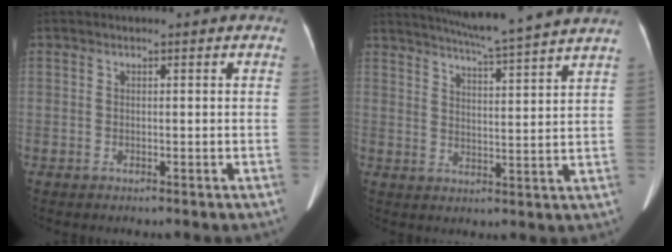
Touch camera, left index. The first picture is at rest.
{"total": 15.6, "force": [13.9, -1.4, 6.9], "torque": [-0.119, -0.012, 0.184]}